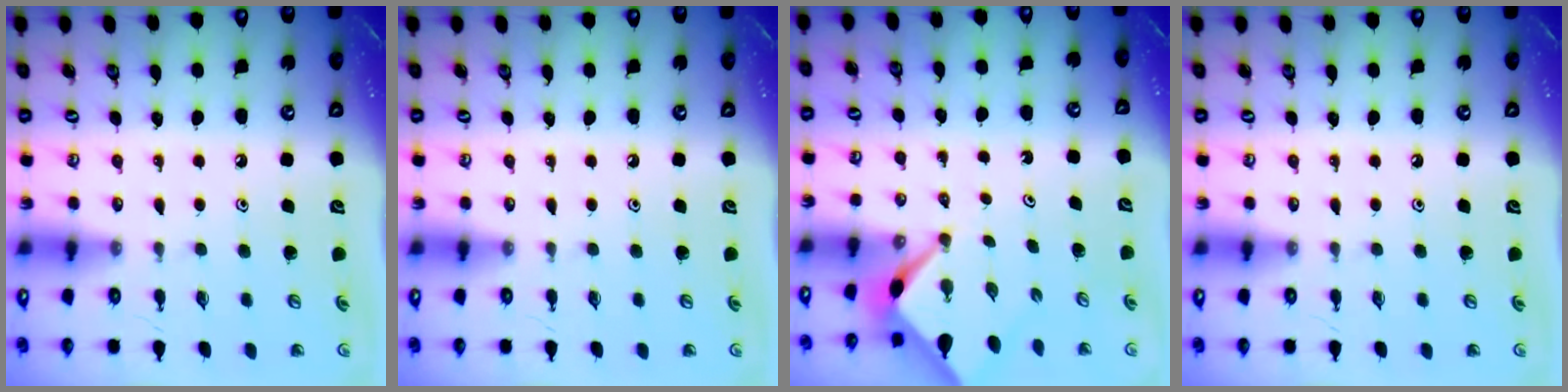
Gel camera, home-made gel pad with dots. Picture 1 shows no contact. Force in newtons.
{"total": 0.0}
{"total": 3.4, "press": 3.4, "slide": 0.3}
{"total": 0.0}